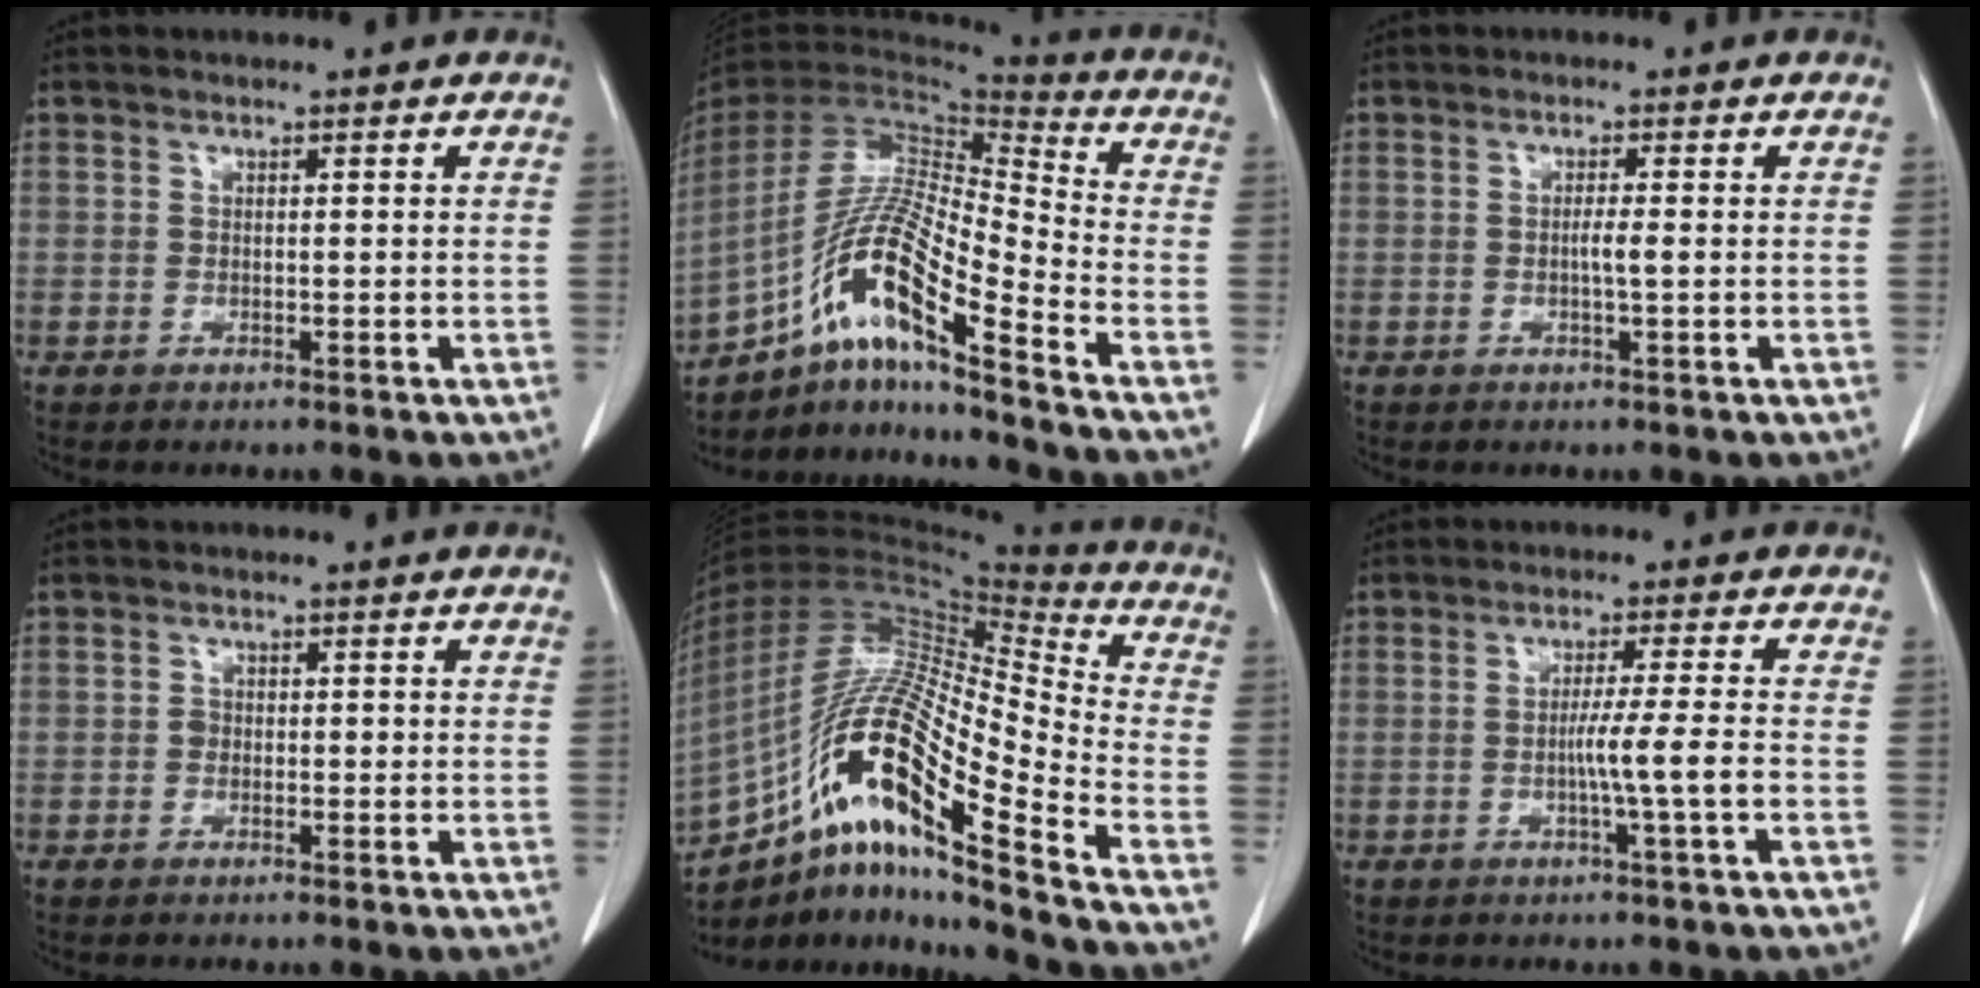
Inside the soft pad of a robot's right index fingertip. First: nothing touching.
{"total": 16.9, "force": [-10.5, 1.1, 13.2], "torque": [-0.274, -0.004, -0.191]}
{"total": 1.7, "force": [-0.2, -0.1, 1.7], "torque": [-0.031, 0.000, -0.004]}
{"total": 1.2, "force": [-0.2, 1.0, 0.6], "torque": [-0.008, 0.004, -0.004]}
{"total": 22.4, "force": [-13.1, 1.9, 18.1], "torque": [-0.364, -0.009, -0.236]}
{"total": 4.8, "force": [-1.3, -1.3, 4.5], "torque": [-0.073, -0.005, -0.022]}